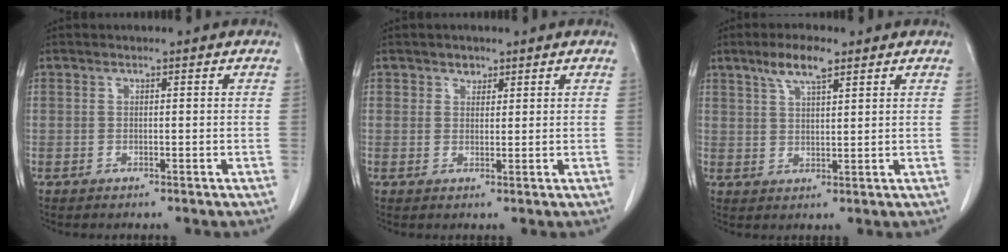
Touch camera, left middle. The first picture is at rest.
{"total": 1.5, "force": [1.0, 1.1, 0.2], "torque": [0.001, -0.003, 0.015]}
{"total": 5.4, "force": [3.6, 1.1, 3.8], "torque": [-0.078, 0.006, 0.066]}